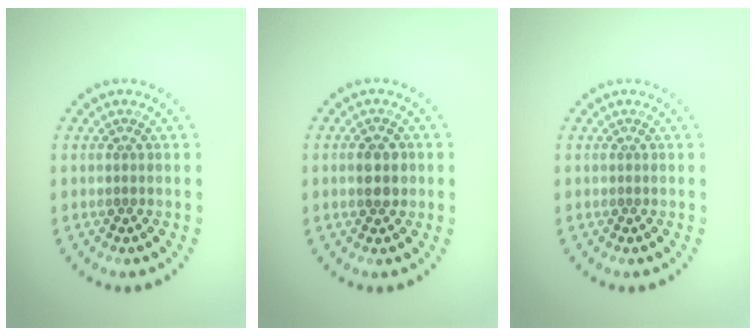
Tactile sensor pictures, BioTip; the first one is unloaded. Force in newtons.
{"total": 2.8, "press": 2.8, "slide": 0.2}
{"total": 0.0}